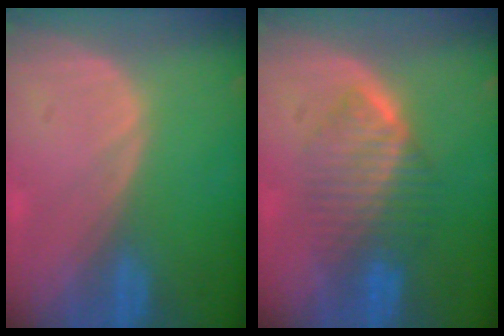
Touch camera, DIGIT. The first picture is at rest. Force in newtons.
{"total": 6.4, "press": 6.4, "slide": 0.9}